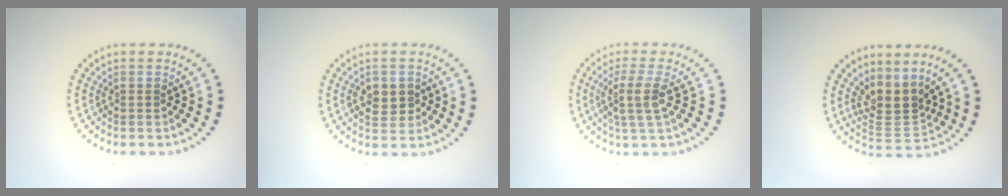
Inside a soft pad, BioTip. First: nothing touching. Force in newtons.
{"total": 2.8, "press": 2.8, "slide": 0.3}
{"total": 3.2, "press": 2.5, "slide": 2.1}
{"total": 3.5, "press": 2.6, "slide": 2.3}